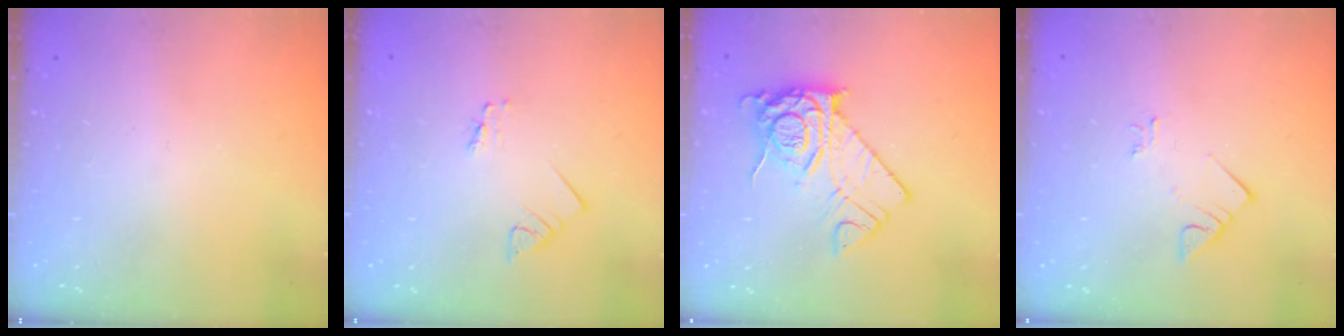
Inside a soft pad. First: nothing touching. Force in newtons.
{"total": 2.5, "press": 2.5, "slide": 0.2}
{"total": 11.5, "press": 11.5, "slide": 1.2}
{"total": 2.5, "press": 2.5, "slide": 0.3}